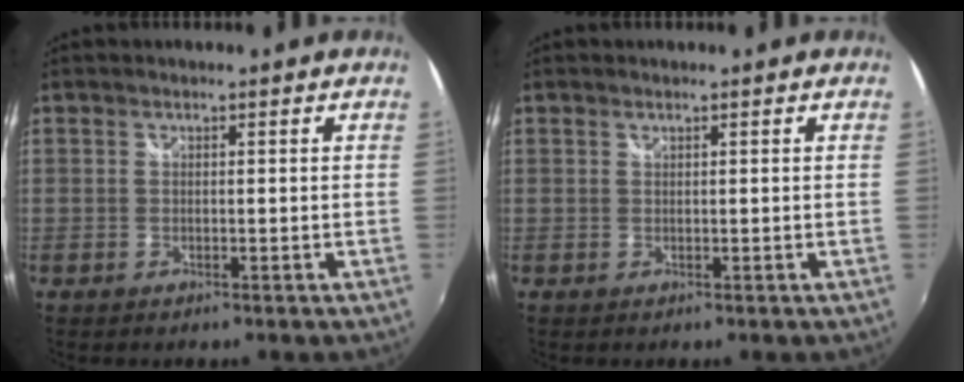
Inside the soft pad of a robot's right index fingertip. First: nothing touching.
{"total": 0.0}